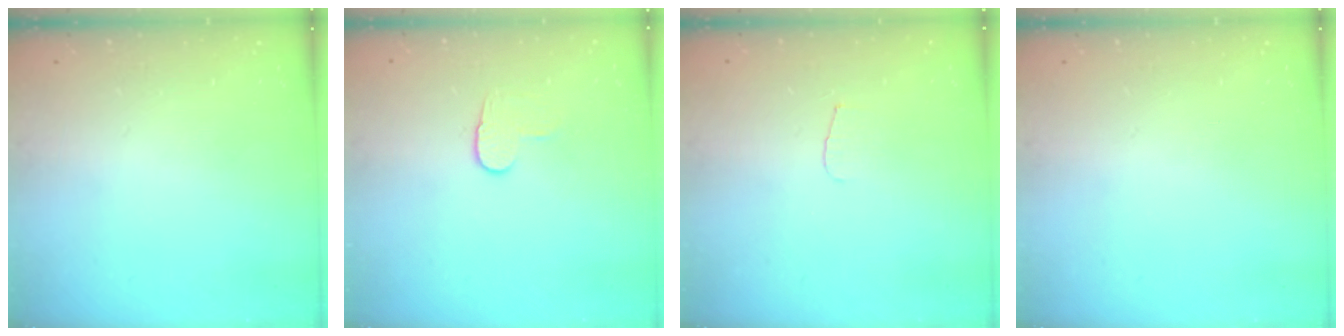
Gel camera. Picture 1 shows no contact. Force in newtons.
{"total": 6.1, "press": 6.1, "slide": 0.5}
{"total": 3.3, "press": 3.3, "slide": 0.4}
{"total": 0.0}